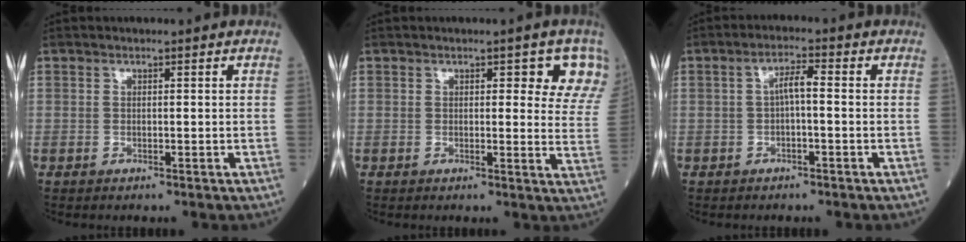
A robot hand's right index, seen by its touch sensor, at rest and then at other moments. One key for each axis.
{"total": 6.6, "fx": 4.0, "fy": 2.4, "fz": 4.7, "tx": -0.036, "ty": -0.006, "tz": 0.027}
{"total": 3.1, "fx": -0.2, "fy": 0.6, "fz": 3.0, "tx": -0.051, "ty": 0.010, "tz": -0.004}